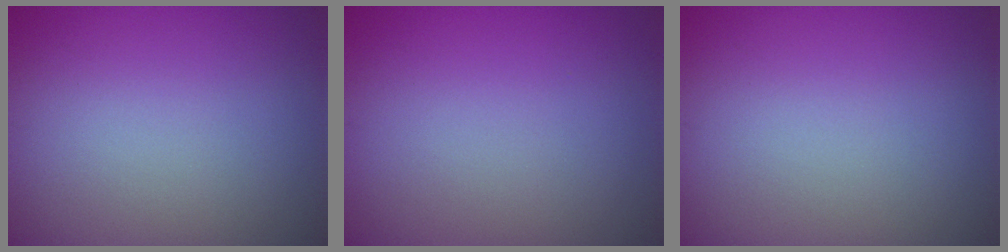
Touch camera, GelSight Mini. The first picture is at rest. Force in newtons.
{"total": 0.0}
{"total": 0.0}